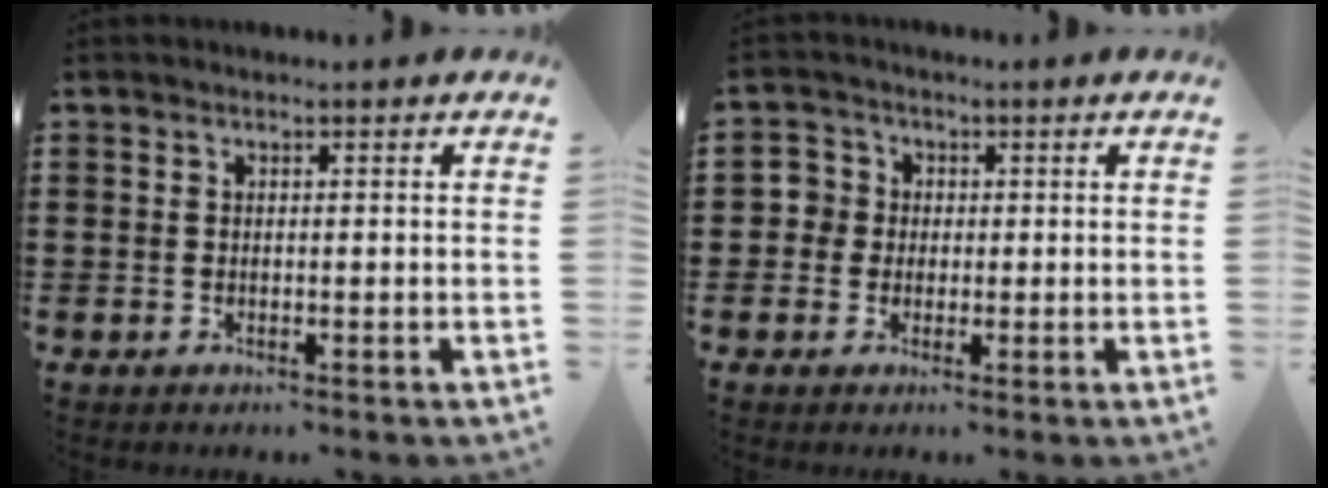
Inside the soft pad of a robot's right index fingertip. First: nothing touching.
{"total": 3.4, "force": [-0.2, 3.4, 0.6], "torque": [-0.026, 0.010, -0.006]}